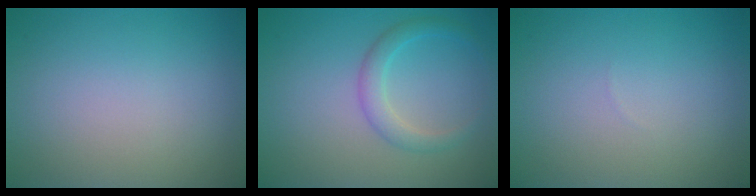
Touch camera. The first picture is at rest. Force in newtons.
{"total": 2.2, "press": 2.2, "slide": 0.0}
{"total": 0.0}